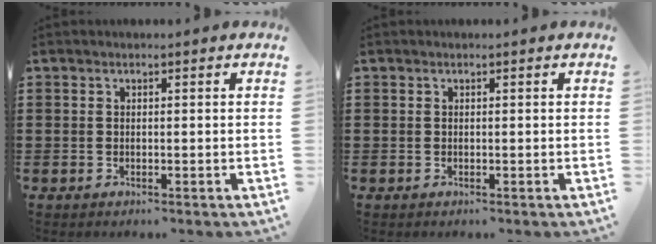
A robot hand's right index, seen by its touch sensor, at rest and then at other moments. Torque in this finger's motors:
{"motor_torque": [0.00, 0.00, 0.00, 0.00]}